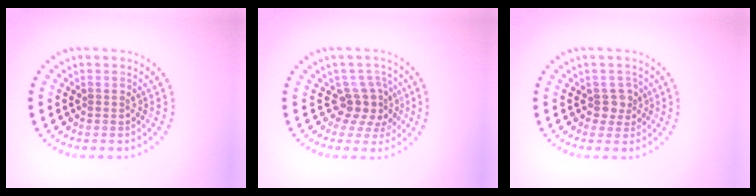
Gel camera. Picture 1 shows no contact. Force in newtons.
{"total": 2.9, "press": 2.0, "slide": 2.1}
{"total": 1.6, "press": 1.5, "slide": 0.7}